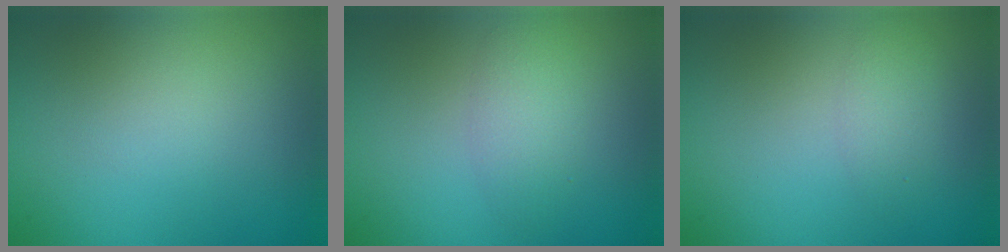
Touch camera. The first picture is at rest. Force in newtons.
{"total": 2.4, "press": 2.4, "slide": 0.0}
{"total": 1.5, "press": 1.5, "slide": 0.1}